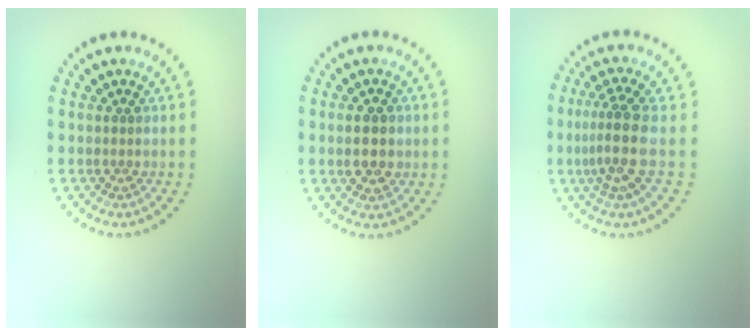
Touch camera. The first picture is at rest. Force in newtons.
{"total": 2.8, "press": 2.8, "slide": 0.1}
{"total": 3.4, "press": 2.5, "slide": 2.2}